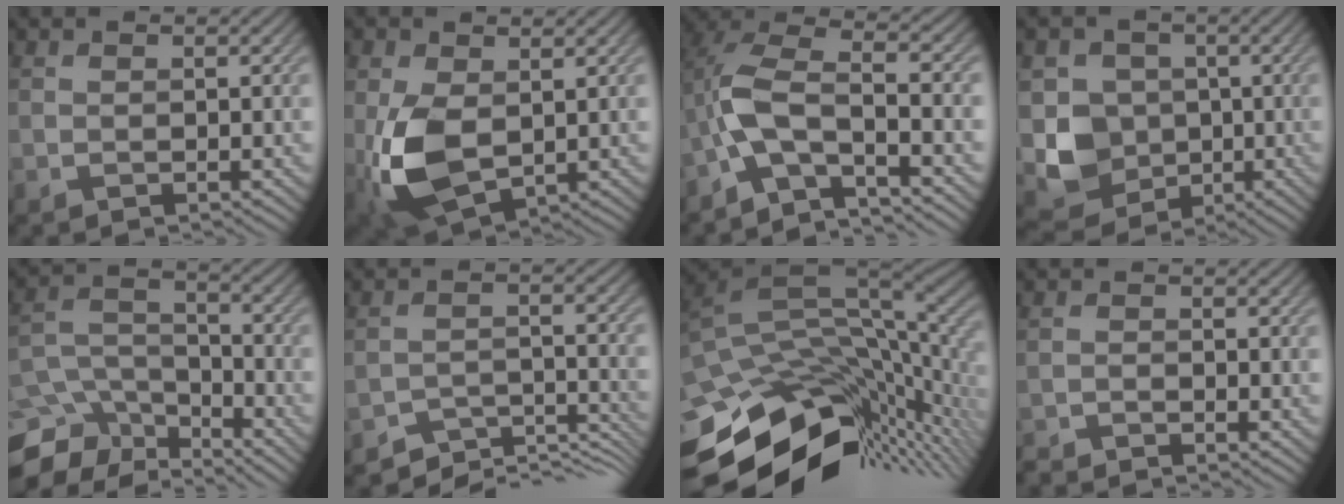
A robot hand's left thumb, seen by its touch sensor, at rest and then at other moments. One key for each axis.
{"total": 9.0, "fx": -0.7, "fy": 5.5, "fz": 7.1, "tx": -0.176, "ty": -0.016, "tz": -0.013}
{"total": 7.9, "fx": -3.5, "fy": 2.5, "fz": 6.6, "tx": -0.130, "ty": 0.013, "tz": -0.089}
{"total": 7.1, "fx": -0.6, "fy": 6.5, "fz": 2.7, "tx": -0.062, "ty": -0.017, "tz": -0.019}
{"total": 11.7, "fx": -8.9, "fy": 5.8, "fz": 4.8, "tx": -0.132, "ty": -0.020, "tz": -0.127}
{"total": 6.4, "fx": -5.9, "fy": 1.4, "fz": 1.9, "tx": -0.036, "ty": -0.006, "tz": -0.095}
{"total": 14.7, "fx": -4.9, "fy": 7.3, "fz": 11.7, "tx": -0.203, "ty": -0.013, "tz": -0.066}
{"total": 2.3, "fx": -2.2, "fy": 0.0, "fz": 0.3, "tx": -0.008, "ty": -0.003, "tz": -0.050}